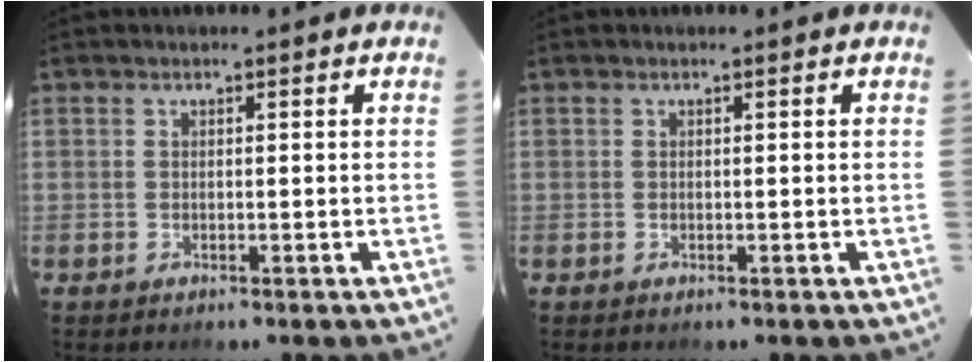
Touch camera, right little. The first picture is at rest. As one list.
[{"total": 0.0}]